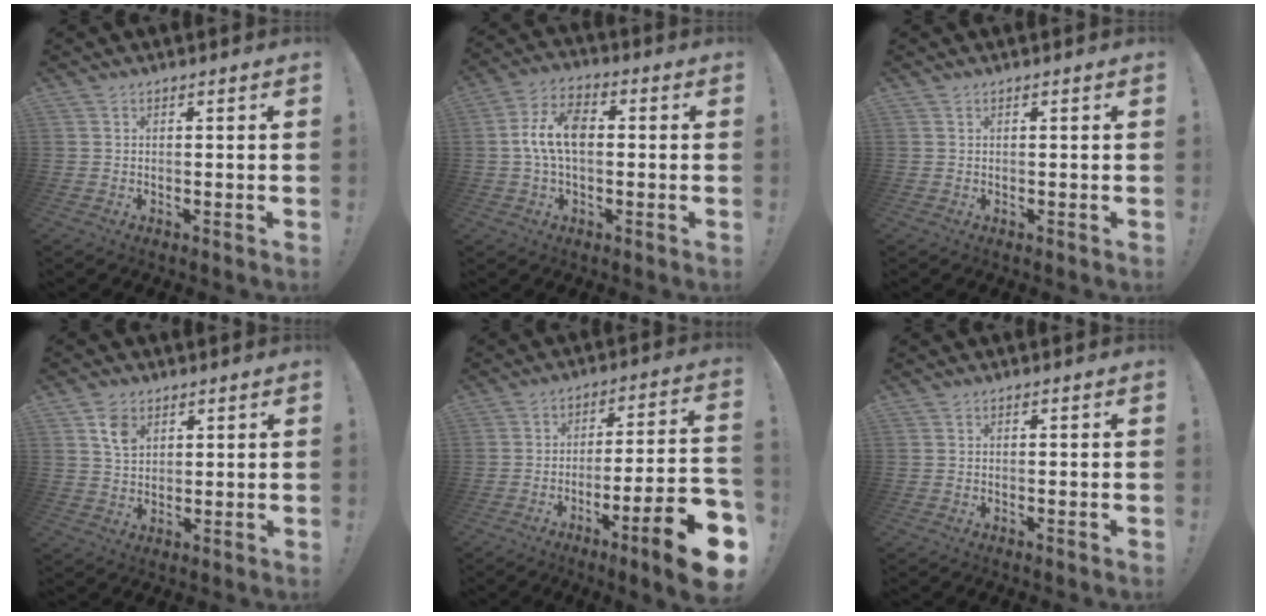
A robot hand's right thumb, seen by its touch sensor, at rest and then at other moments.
{"total": 10.9, "force": [0.2, 6.3, 9.0], "torque": [-0.159, 0.008, 0.006]}
{"total": 0.0}
{"total": 6.2, "force": [3.3, 4.2, 3.1], "torque": [-0.044, -0.010, 0.061]}
{"total": 16.0, "force": [-8.9, 1.4, 13.2], "torque": [-0.179, 0.046, -0.135]}
{"total": 0.0}